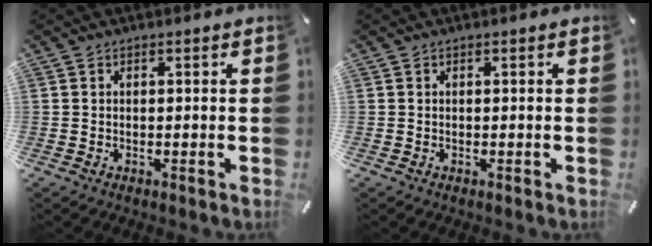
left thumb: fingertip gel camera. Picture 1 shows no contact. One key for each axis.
{"total": 0.0}